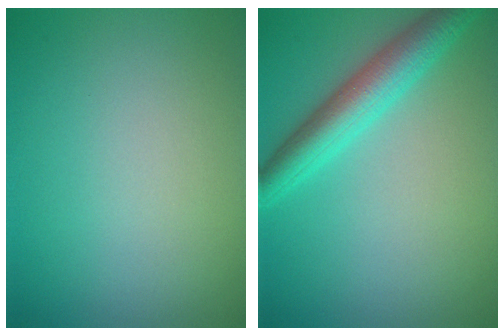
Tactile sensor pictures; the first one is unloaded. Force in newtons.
{"total": 4.6, "press": 4.5, "slide": 0.2}